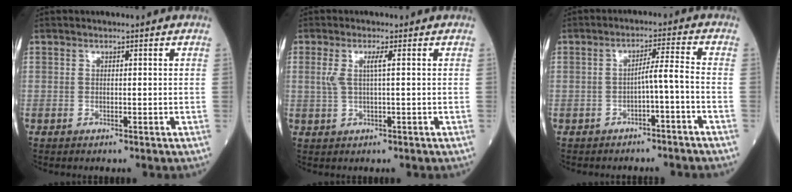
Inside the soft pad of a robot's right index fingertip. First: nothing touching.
{"total": 2.6, "force": [0.6, 0.0, 2.6], "torque": [-0.063, 0.006, 0.015]}
{"total": 3.8, "force": [-1.9, -0.3, 3.3], "torque": [-0.050, 0.013, -0.031]}